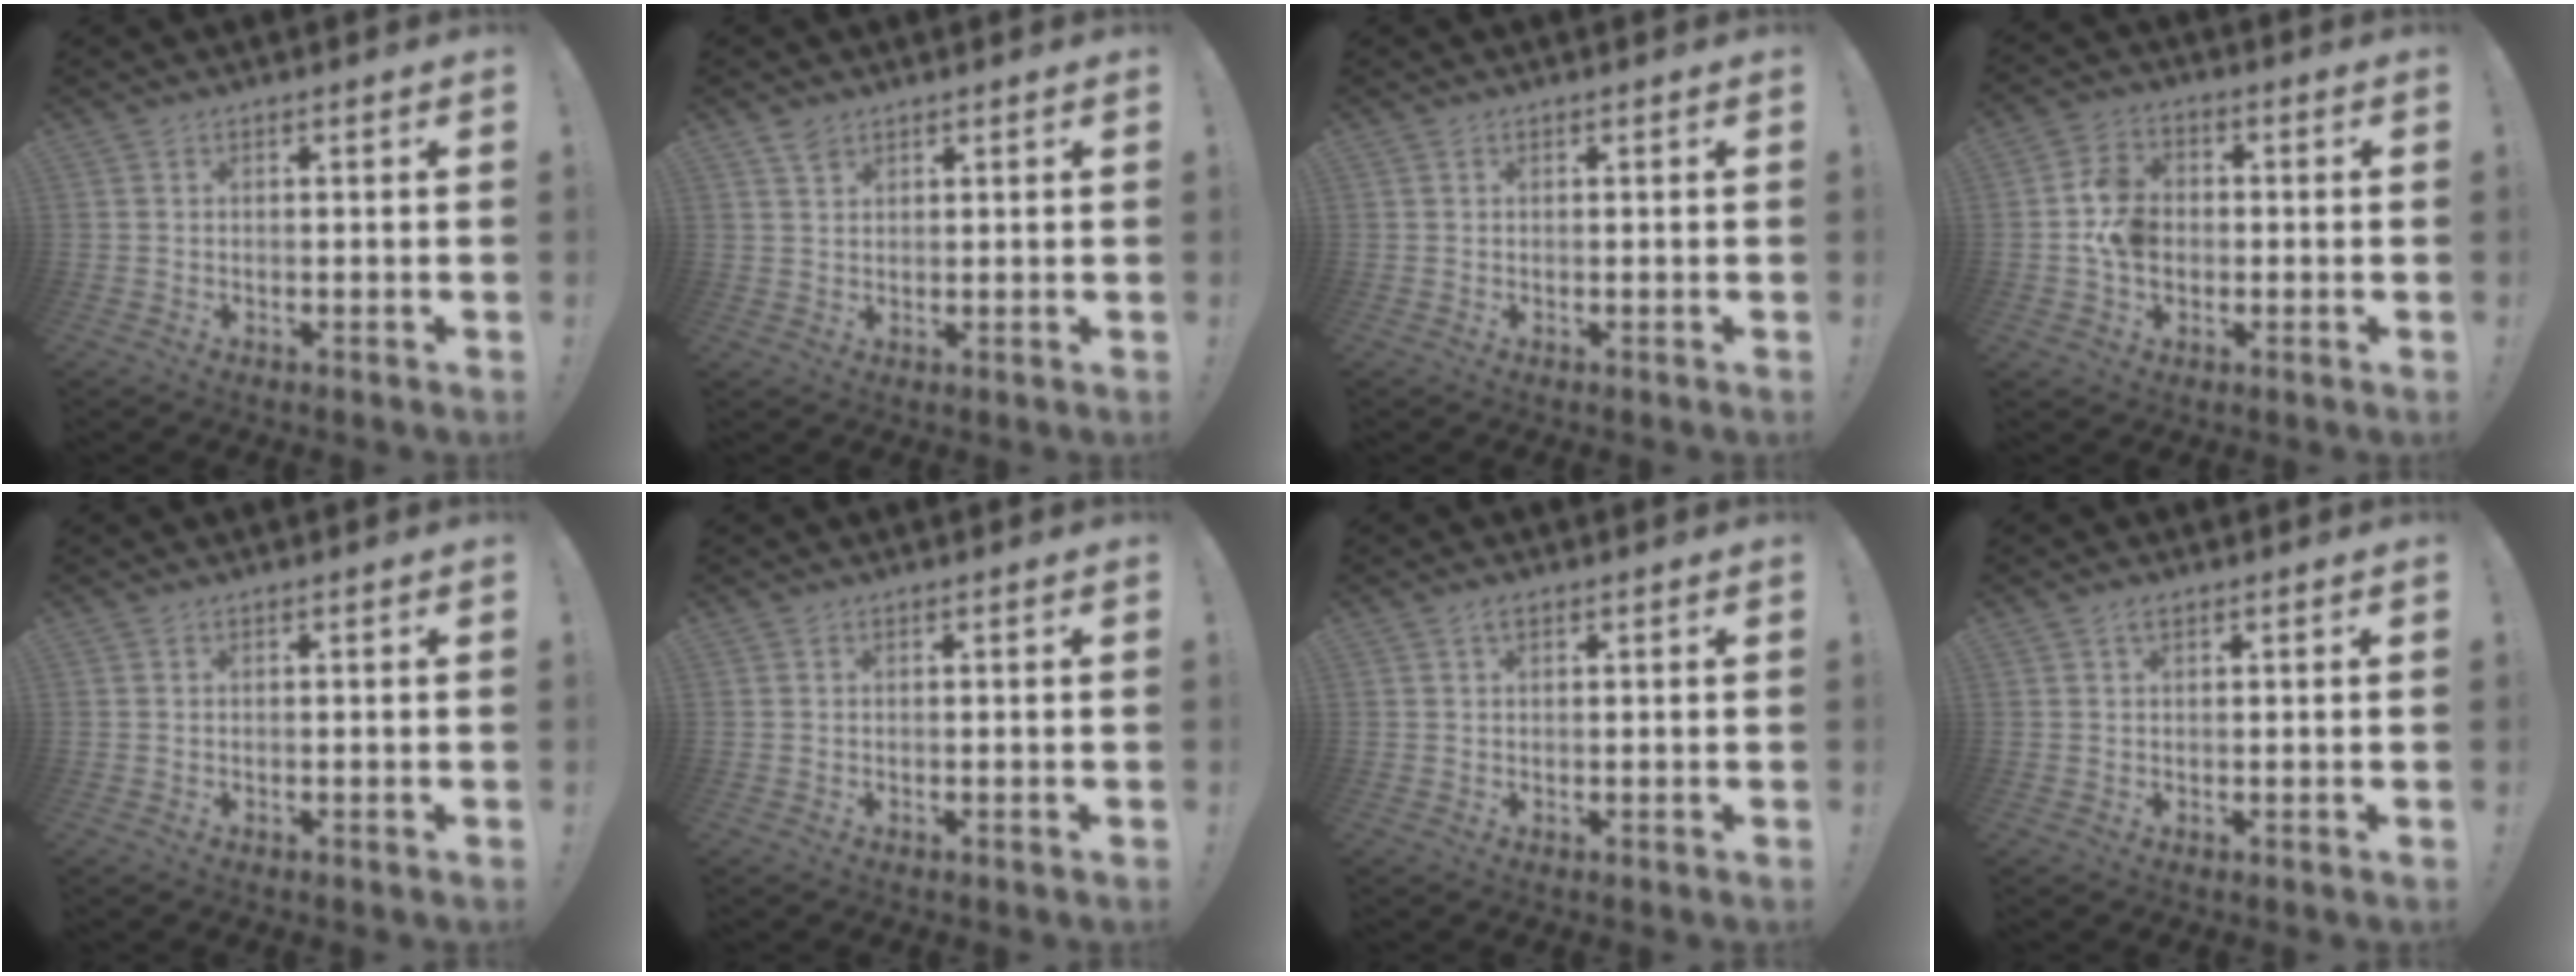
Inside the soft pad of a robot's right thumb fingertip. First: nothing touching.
{"total": 2.6, "force": [2.0, 1.2, 1.0], "torque": [-0.005, -0.013, 0.036]}
{"total": 0.0}
{"total": 9.1, "force": [-1.2, 7.2, 5.4], "torque": [-0.087, 0.019, -0.018]}
{"total": 0.0}
{"total": 0.0}
{"total": 1.3, "force": [0.7, 0.6, 0.9], "torque": [-0.005, -0.004, 0.009]}
{"total": 1.3, "force": [0.8, 0.5, 0.8], "torque": [-0.011, -0.002, 0.013]}